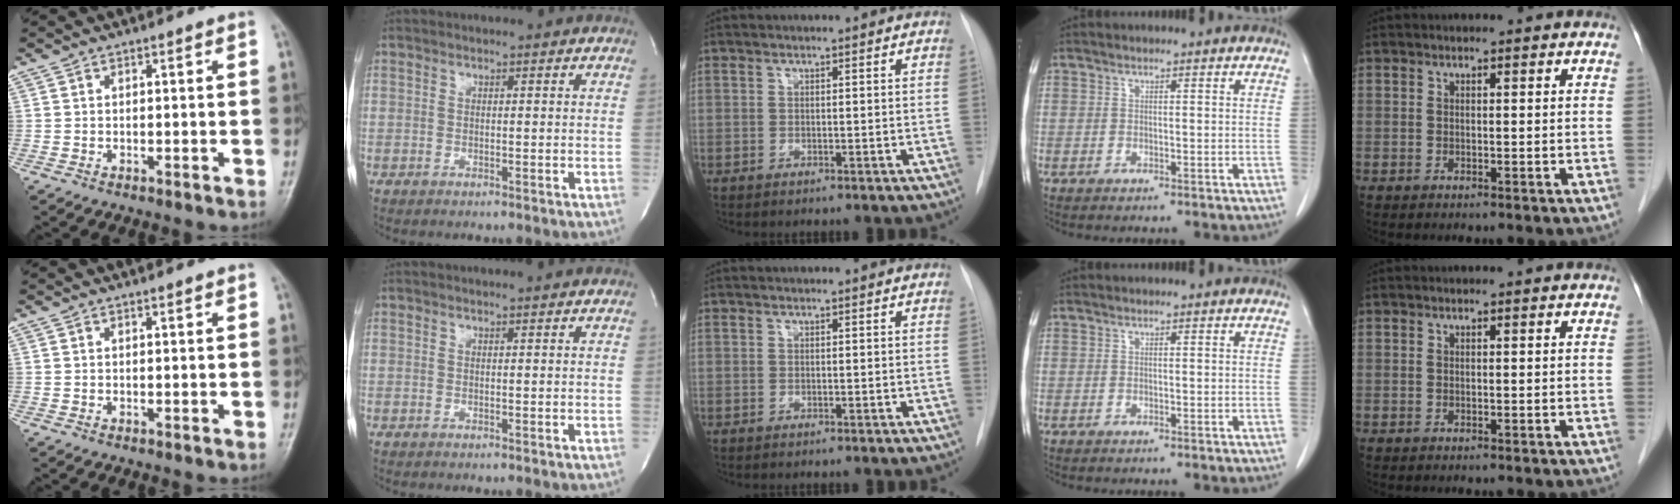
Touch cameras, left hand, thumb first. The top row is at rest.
{"thumb": {"total": 0.7, "force": [0.6, 0.0, 0.4], "torque": [-0.009, -0.004, 0.011]}, "index": {"total": 1.5, "force": [1.5, -0.2, 0.3], "torque": [-0.006, 0.002, 0.019]}}